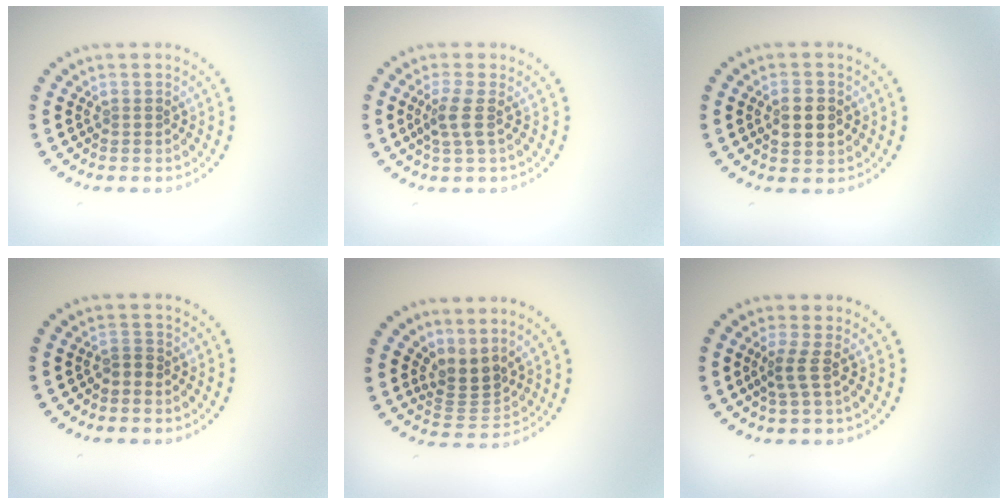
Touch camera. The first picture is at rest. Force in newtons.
{"total": 2.1, "press": 1.6, "slide": 1.4}
{"total": 2.7, "press": 2.7, "slide": 0.2}
{"total": 1.0, "press": 0.8, "slide": 0.6}
{"total": 2.8, "press": 2.0, "slide": 2.0}
{"total": 1.9, "press": 1.3, "slide": 1.4}